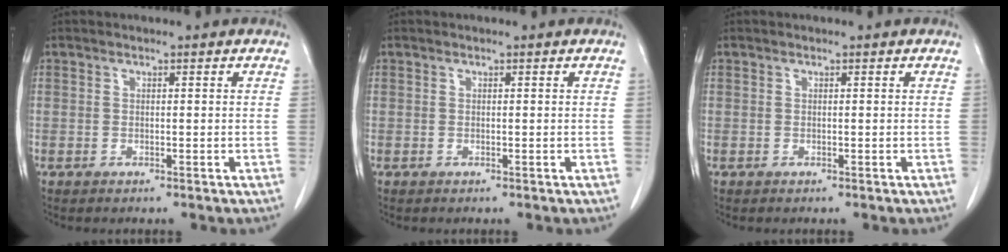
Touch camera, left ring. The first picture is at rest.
{"total": 0.0}
{"total": 0.0}